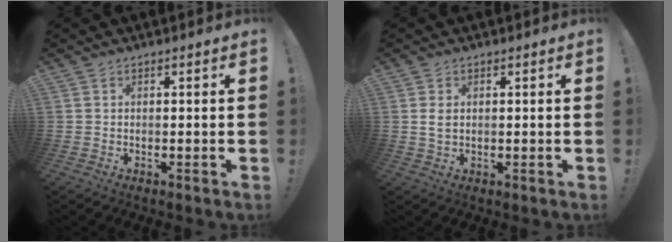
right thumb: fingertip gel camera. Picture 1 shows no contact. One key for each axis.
{"total": 2.4, "fx": 0.8, "fy": 1.4, "fz": 1.8, "tx": -0.027, "ty": 0.000, "tz": 0.014}